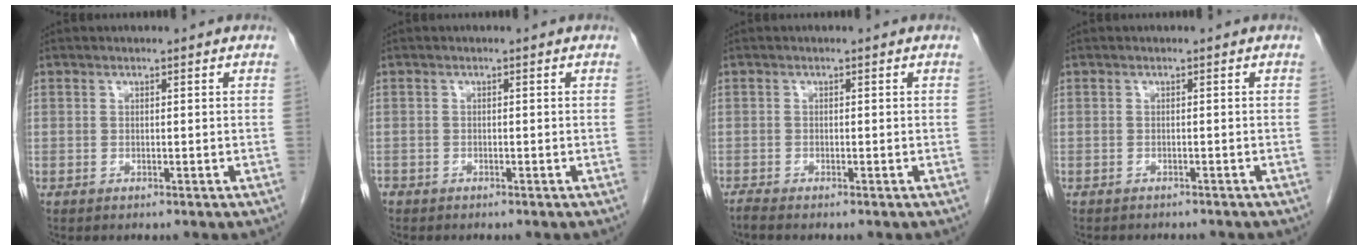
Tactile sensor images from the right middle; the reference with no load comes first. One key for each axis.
{"total": 1.1, "fx": -0.9, "fy": 0.6, "fz": 0.1, "tx": -0.012, "ty": -0.001, "tz": -0.019}
{"total": 0.8, "fx": -0.7, "fy": -0.2, "fz": 0.2, "tx": -0.012, "ty": -0.005, "tz": -0.017}
{"total": 3.7, "fx": -3.3, "fy": 1.2, "fz": 1.0, "tx": -0.012, "ty": -0.002, "tz": -0.040}